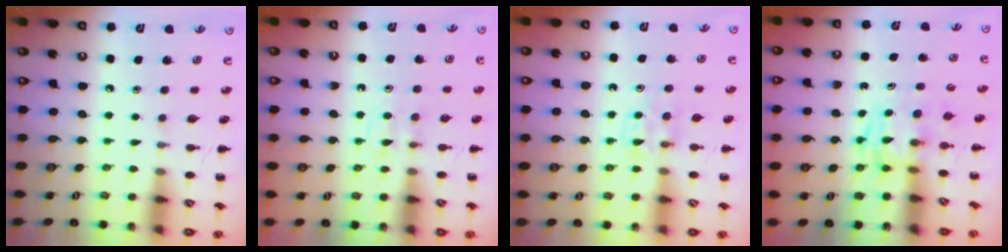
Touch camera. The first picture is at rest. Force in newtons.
{"total": 4.0, "press": 3.6, "slide": 1.7}
{"total": 3.6, "press": 3.3, "slide": 1.3}
{"total": 2.9, "press": 2.9, "slide": 0.1}